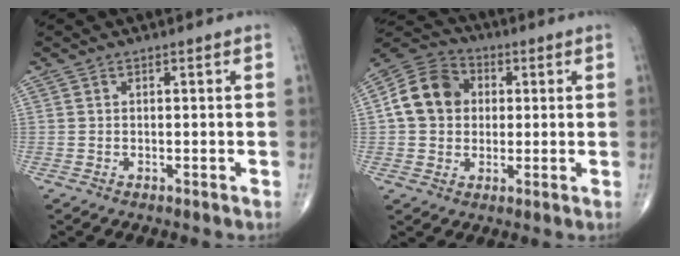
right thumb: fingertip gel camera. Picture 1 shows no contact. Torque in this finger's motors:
{"motor_torque": [-0.59, 0.85, 0.46, -0.26, 0.10]}